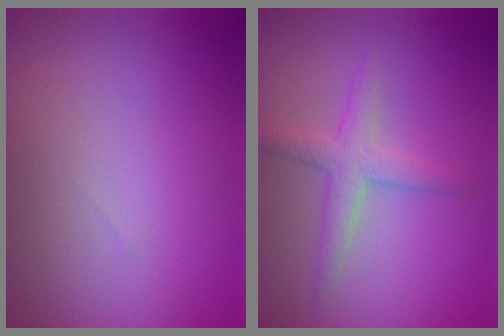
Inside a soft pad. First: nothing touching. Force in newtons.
{"total": 2.5, "press": 2.5, "slide": 0.1}